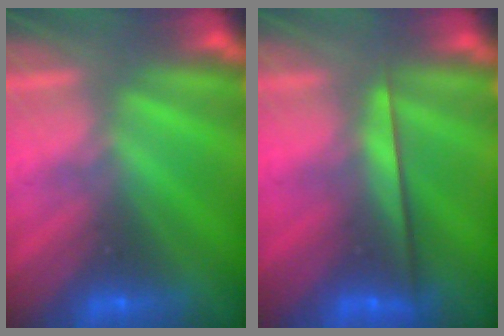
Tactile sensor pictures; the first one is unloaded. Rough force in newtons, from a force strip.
{"total": 2.2}